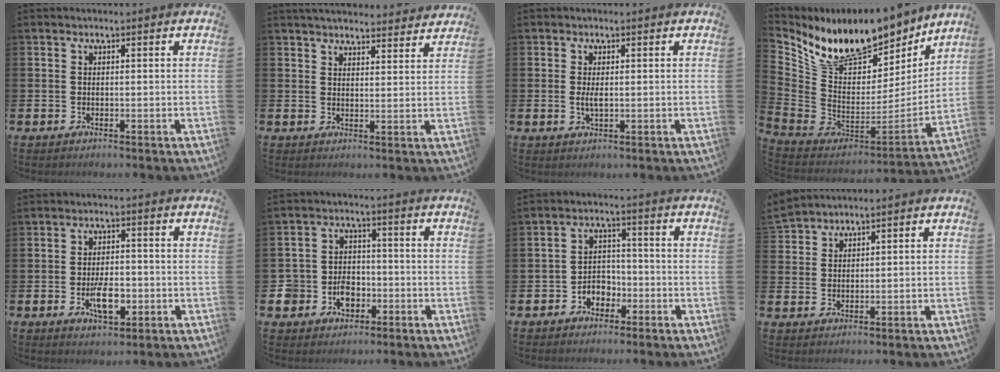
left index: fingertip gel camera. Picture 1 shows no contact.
{"total": 4.5, "force": [4.4, 0.5, 0.4], "torque": [-0.010, -0.027, 0.079]}
{"total": 1.9, "force": [0.1, 0.7, 1.7], "torque": [-0.032, 0.001, 0.000]}
{"total": 11.2, "force": [9.9, 4.6, 2.8], "torque": [-0.103, -0.072, 0.179]}
{"total": 5.1, "force": [-1.4, 2.4, 4.2], "torque": [-0.069, 0.001, -0.028]}
{"total": 4.8, "force": [-2.0, 4.0, 1.8], "torque": [-0.039, 0.004, -0.040]}
{"total": 3.1, "force": [-2.0, 2.3, 0.7], "torque": [-0.028, 0.005, -0.046]}
{"total": 2.9, "force": [2.8, 0.1, -0.6], "torque": [0.005, -0.013, 0.055]}